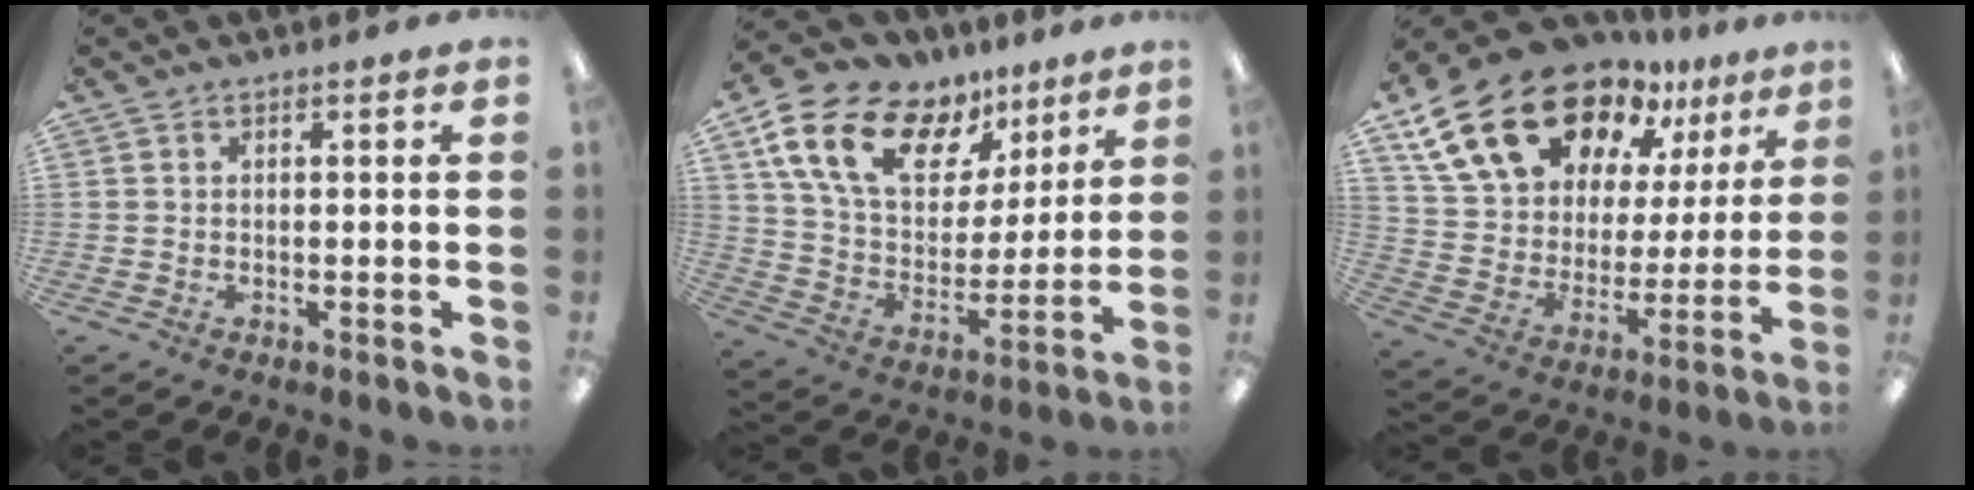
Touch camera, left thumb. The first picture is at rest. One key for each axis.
{"total": 19.4, "fx": 11.4, "fy": 11.1, "fz": 11.1, "tx": -0.212, "ty": -0.046, "tz": 0.211}
{"total": 21.4, "fx": 15.1, "fy": 11.1, "fz": 10.2, "tx": -0.184, "ty": -0.092, "tz": 0.278}